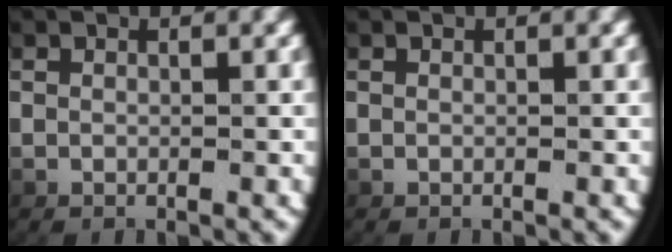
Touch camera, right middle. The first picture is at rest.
{"total": 0.0}